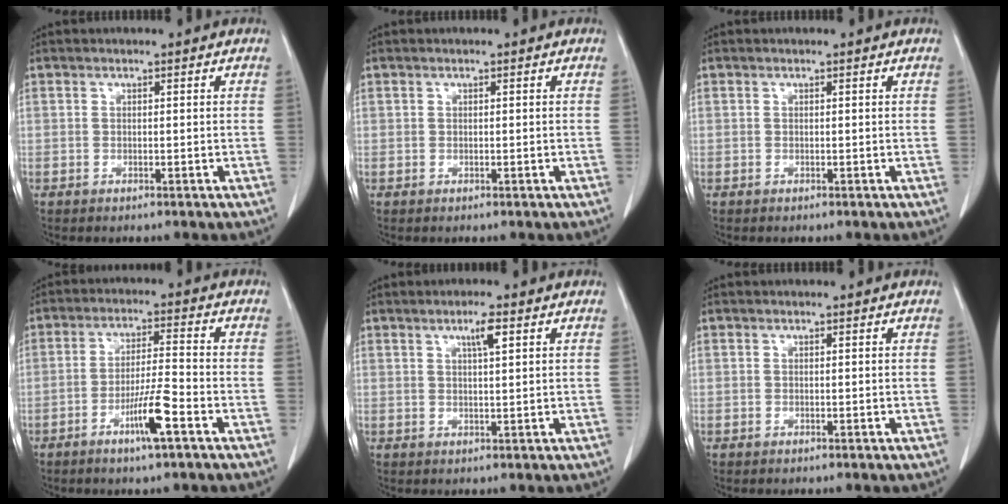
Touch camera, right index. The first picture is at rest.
{"total": 0.0}
{"total": 0.0}
{"total": 7.2, "force": [-3.7, 0.0, 6.2], "torque": [-0.119, -0.004, -0.065]}
{"total": 2.7, "force": [1.3, 0.1, 2.4], "torque": [-0.045, 0.001, 0.023]}
{"total": 0.0}